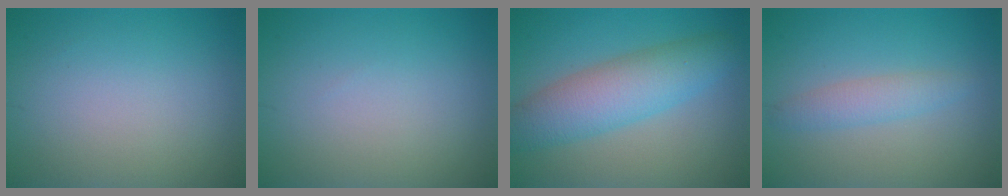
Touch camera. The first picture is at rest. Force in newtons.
{"total": 0.0}
{"total": 6.2, "press": 6.2, "slide": 0.1}
{"total": 2.1, "press": 2.1, "slide": 0.1}